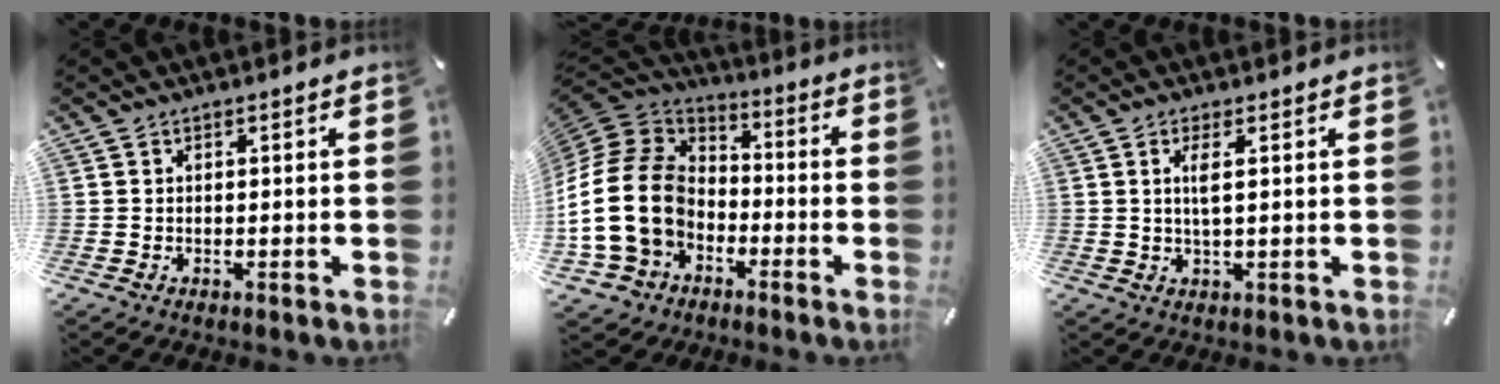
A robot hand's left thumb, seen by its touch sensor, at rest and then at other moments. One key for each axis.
{"total": 21.0, "fx": -4.9, "fy": 16.3, "fz": 12.3, "tx": -0.271, "ty": 0.029, "tz": -0.084}
{"total": 3.4, "fx": 0.8, "fy": 0.6, "fz": 3.3, "tx": -0.075, "ty": -0.002, "tz": 0.008}